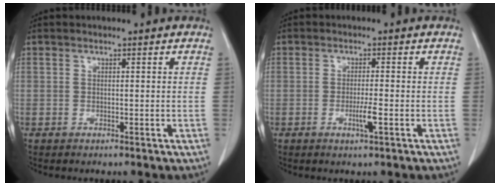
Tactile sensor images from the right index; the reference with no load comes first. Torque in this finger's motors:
{"motor_torque": [0.88, -0.10, 0.38, 0.09]}